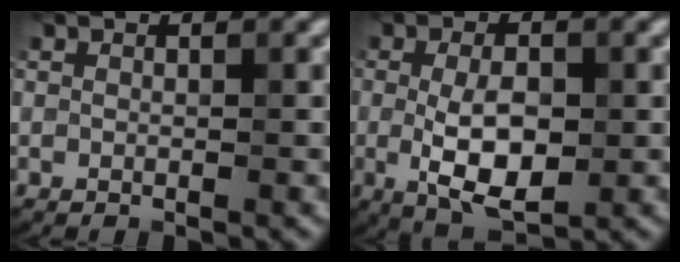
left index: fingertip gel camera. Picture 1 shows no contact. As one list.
[{"total": 6.0, "force": [-0.6, 2.7, 5.3], "torque": [-0.101, -0.007, -0.010]}]